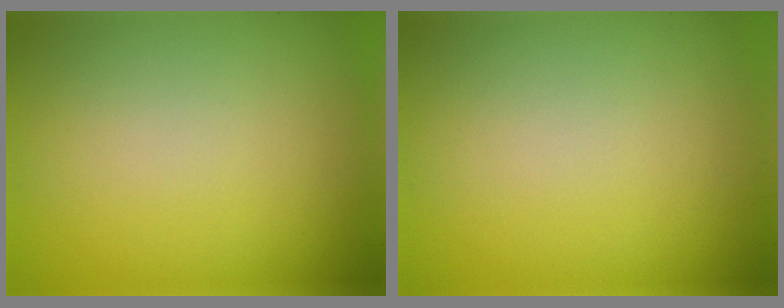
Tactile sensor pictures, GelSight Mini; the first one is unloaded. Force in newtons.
{"total": 0.0}